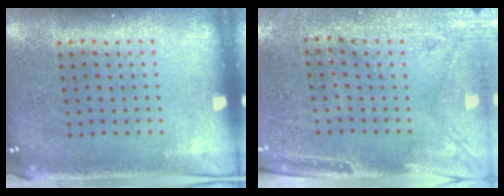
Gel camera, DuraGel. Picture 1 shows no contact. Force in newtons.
{"total": 3.0, "press": 2.5, "slide": 1.6}